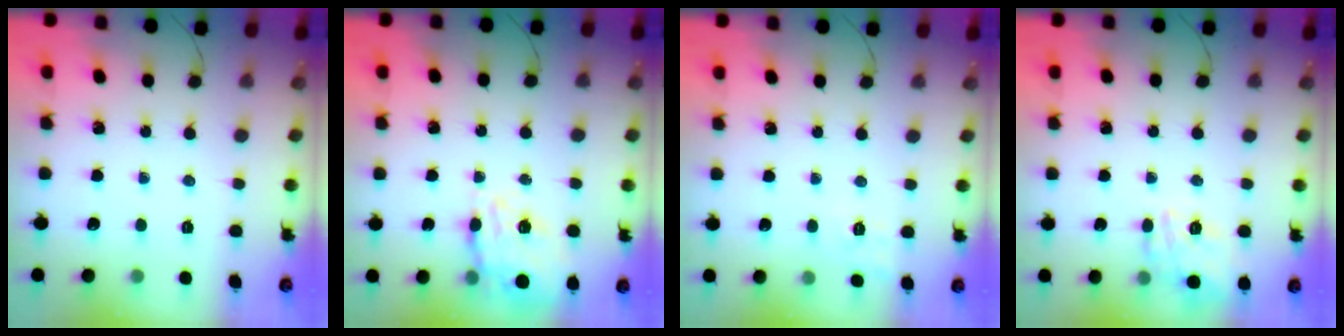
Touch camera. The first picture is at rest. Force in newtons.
{"total": 14.3, "press": 14.0, "slide": 2.9}
{"total": 6.5, "press": 6.2, "slide": 2.0}
{"total": 14.1, "press": 14.1, "slide": 0.9}